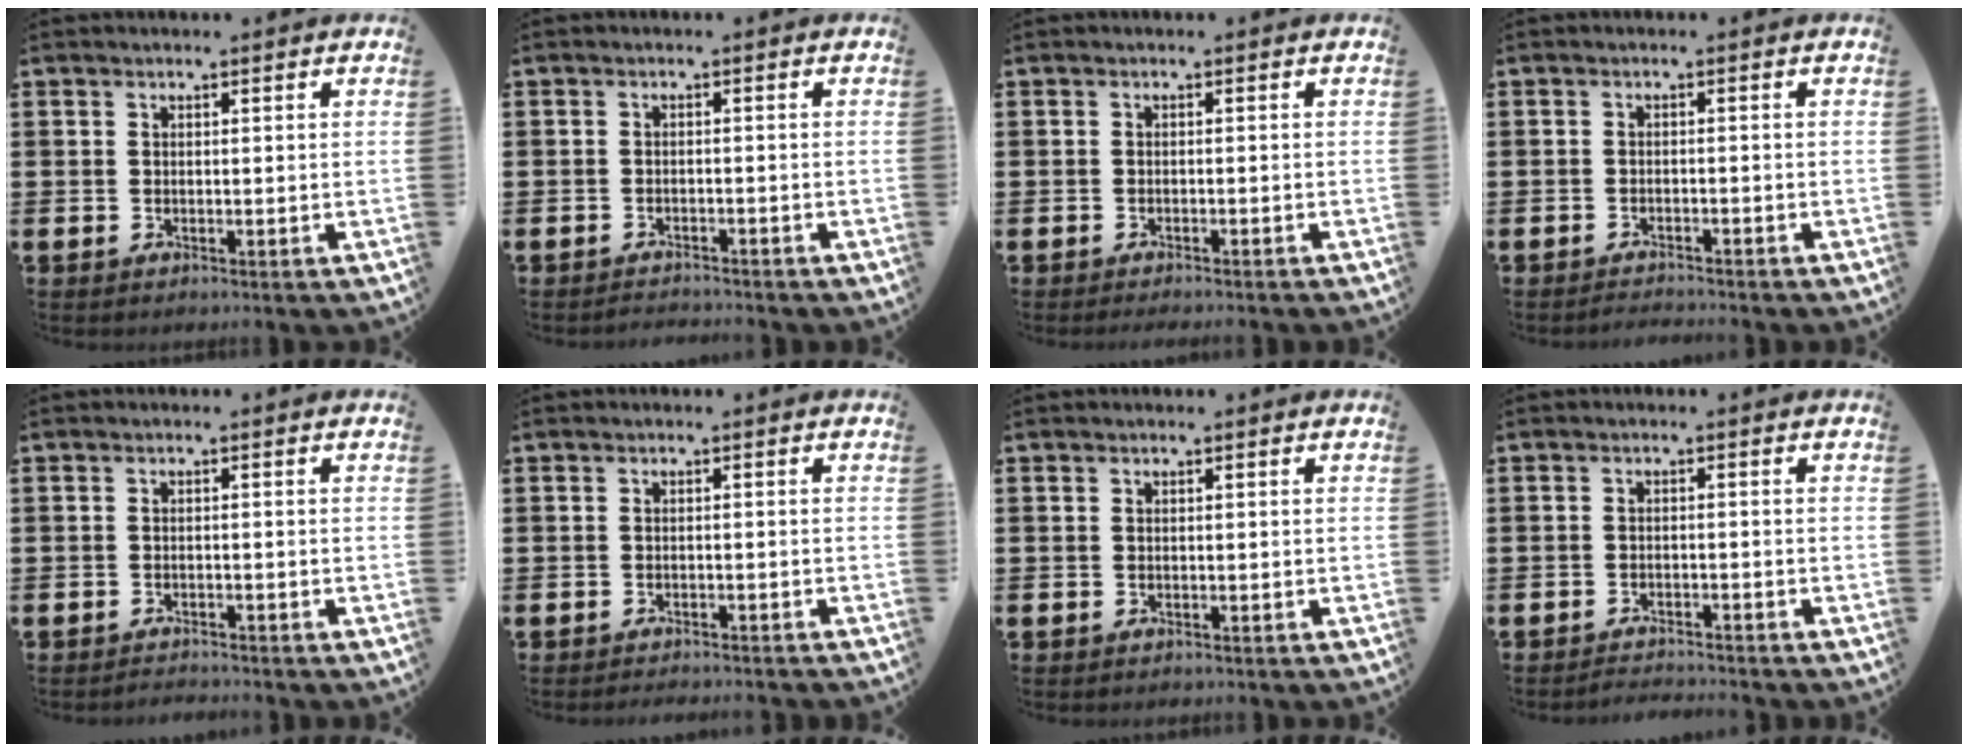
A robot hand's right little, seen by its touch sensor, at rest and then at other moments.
{"total": 1.2, "force": [-1.2, -0.1, -0.1], "torque": [-0.001, 0.002, -0.024]}
{"total": 0.7, "force": [-0.7, -0.1, 0.1], "torque": [-0.001, -0.002, -0.014]}
{"total": 1.2, "force": [-1.2, -0.1, 0.0], "torque": [-0.003, 0.001, -0.025]}
{"total": 1.1, "force": [-1.1, -0.1, -0.1], "torque": [-0.001, 0.002, -0.023]}
{"total": 1.0, "force": [-1.0, -0.1, 0.0], "torque": [-0.001, 0.001, -0.021]}
{"total": 0.0}
{"total": 1.5, "force": [-1.5, -0.1, -0.1], "torque": [-0.002, 0.004, -0.031]}